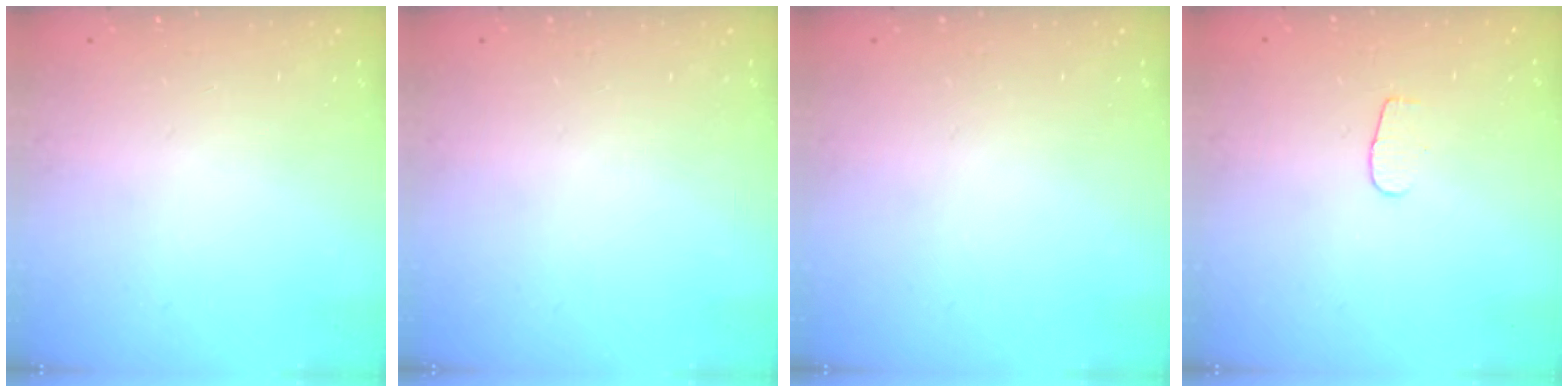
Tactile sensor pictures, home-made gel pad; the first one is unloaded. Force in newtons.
{"total": 0.0}
{"total": 0.0}
{"total": 3.6, "press": 3.6, "slide": 0.4}